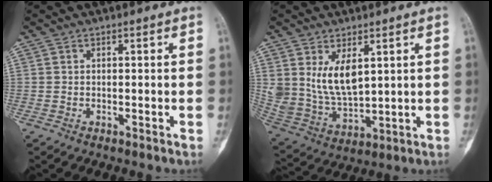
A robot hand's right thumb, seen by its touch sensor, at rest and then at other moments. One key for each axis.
{"total": 10.5, "fx": 3.8, "fy": 5.8, "fz": 7.8, "tx": -0.136, "ty": -0.024, "tz": 0.094}